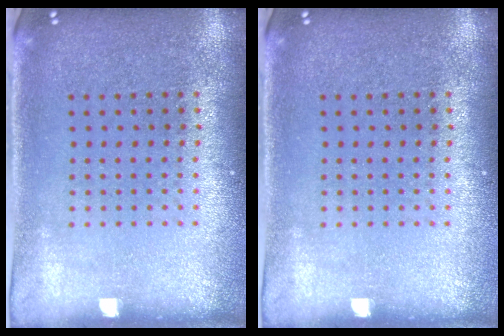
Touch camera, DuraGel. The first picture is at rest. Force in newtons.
{"total": 0.0}